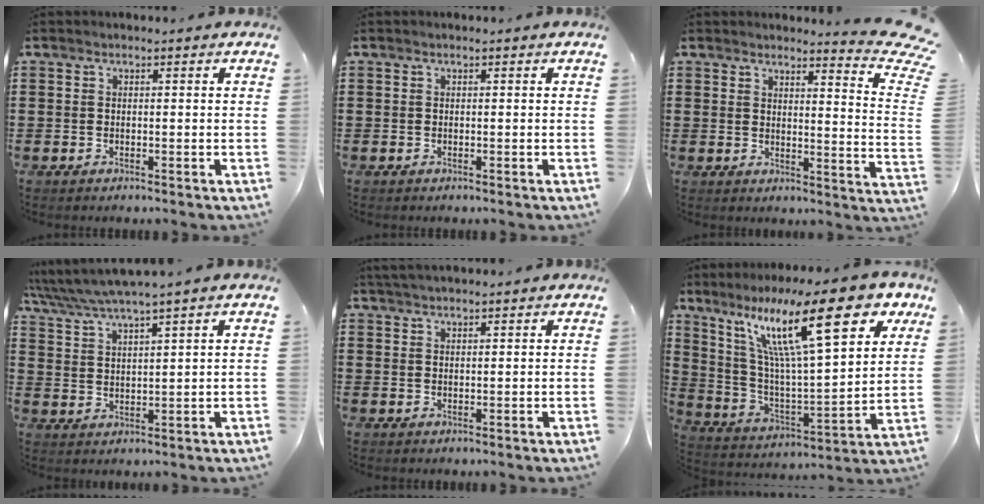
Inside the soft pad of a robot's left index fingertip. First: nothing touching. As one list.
[{"total": 0.0}, {"total": 5.2, "force": [4.3, -0.3, 3.0], "torque": [-0.046, -0.037, 0.065]}, {"total": 3.8, "force": [3.3, -0.4, 1.7], "torque": [-0.046, -0.017, 0.056]}, {"total": 1.5, "force": [1.4, -0.1, 0.4], "torque": [-0.011, 0.000, 0.028]}, {"total": 20.4, "force": [11.4, 4.4, 16.3], "torque": [-0.306, -0.034, 0.183]}]